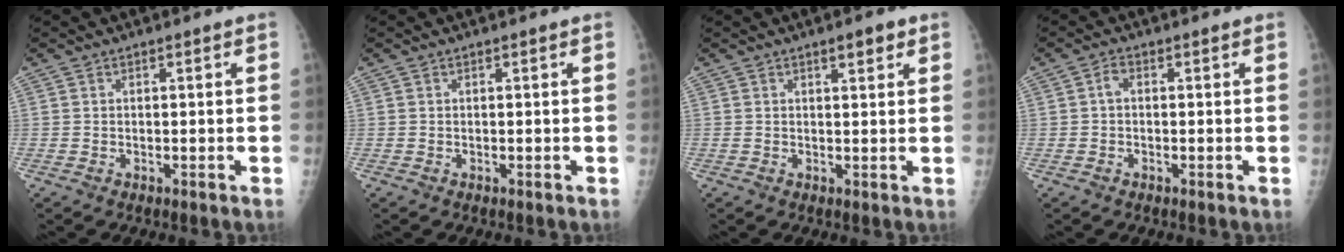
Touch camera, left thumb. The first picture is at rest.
{"total": 0.0}
{"total": 2.5, "force": [1.8, 0.7, 1.7], "torque": [-0.014, -0.006, 0.023]}
{"total": 1.5, "force": [0.0, 1.0, 1.1], "torque": [-0.014, 0.005, -0.005]}